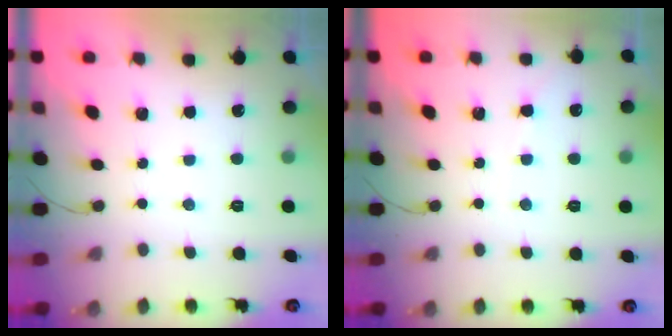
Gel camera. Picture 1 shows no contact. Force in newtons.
{"total": 3.4, "press": 3.4, "slide": 0.5}